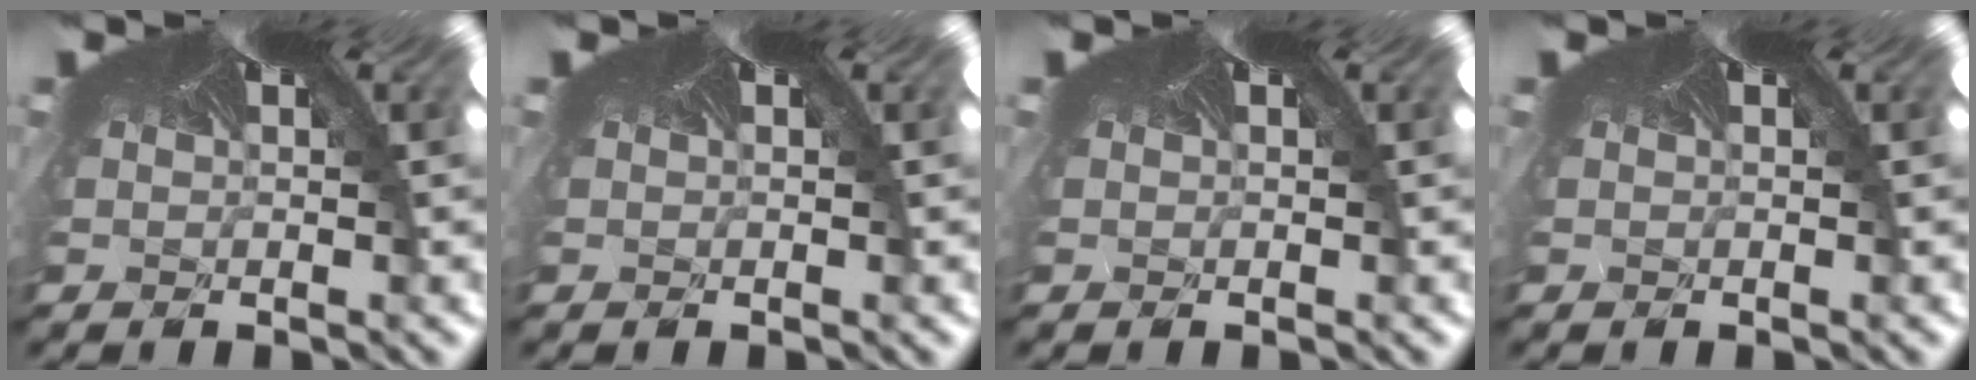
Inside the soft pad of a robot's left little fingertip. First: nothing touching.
{"total": 0.0}
{"total": 0.0}
{"total": 0.0}